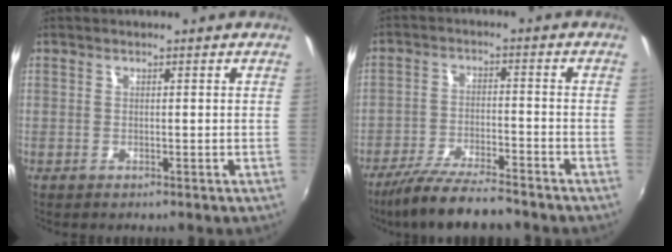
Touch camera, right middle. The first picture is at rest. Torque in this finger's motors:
{"motor_torque": [0.58, -1.03, 0.85, 0.21]}